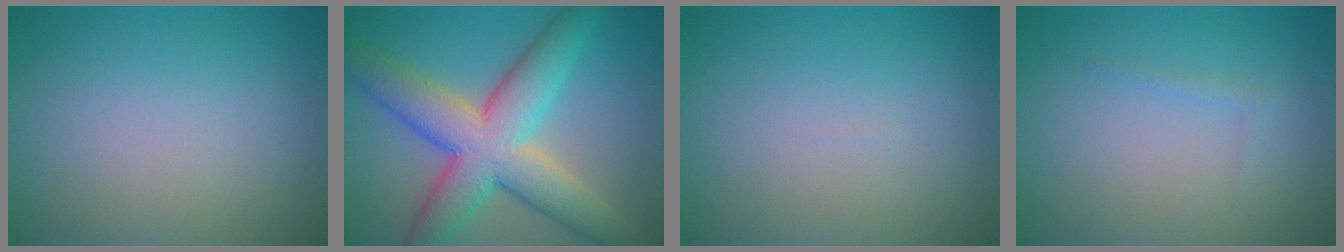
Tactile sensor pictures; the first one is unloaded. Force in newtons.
{"total": 10.1, "press": 10.1, "slide": 0.5}
{"total": 0.0}
{"total": 0.7, "press": 0.7, "slide": 0.0}